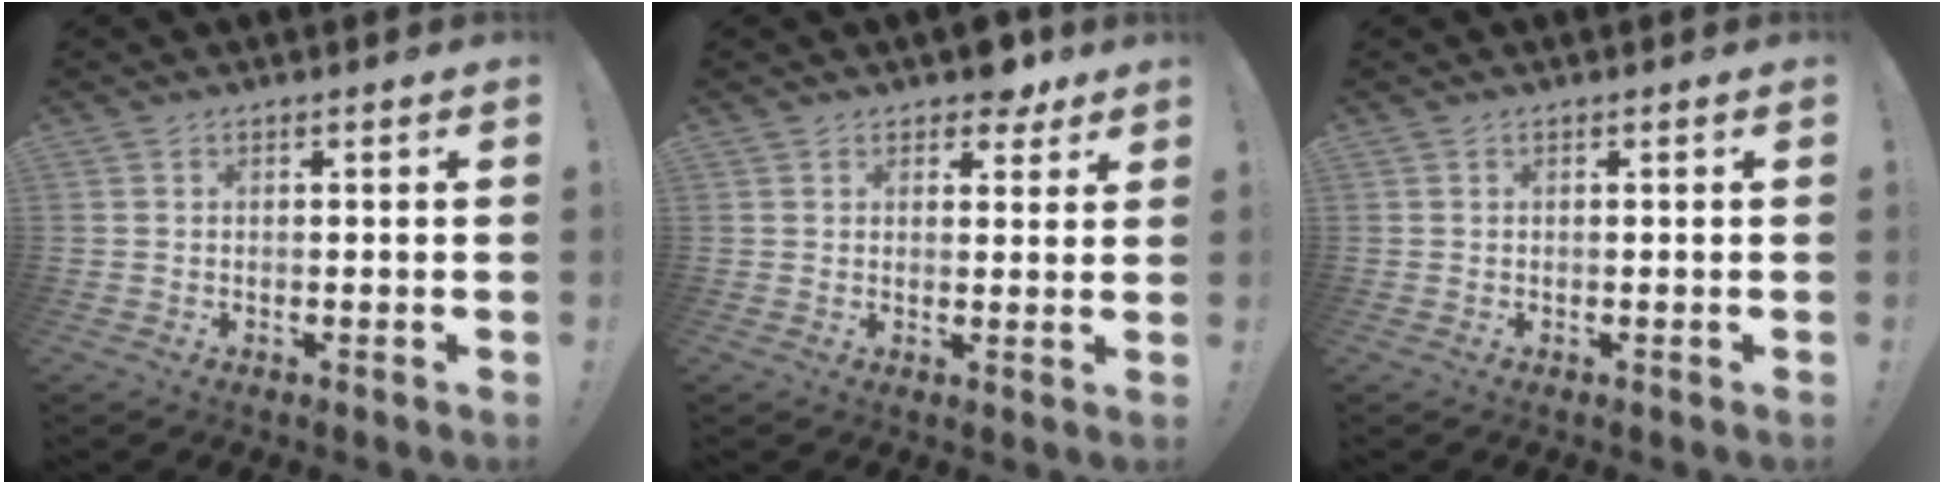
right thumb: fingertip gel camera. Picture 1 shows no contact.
{"total": 5.3, "force": [4.1, 2.8, 1.9], "torque": [-0.004, -0.027, 0.071]}
{"total": 0.0}